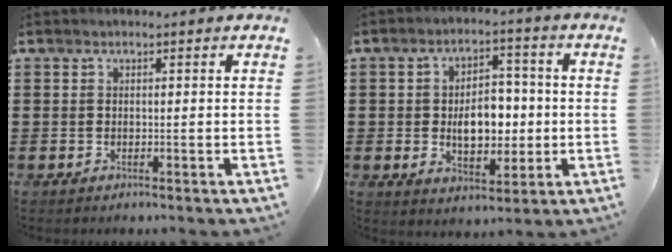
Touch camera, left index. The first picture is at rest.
{"total": 8.0, "force": [-0.5, 4.9, 6.3], "torque": [-0.095, 0.006, -0.014]}